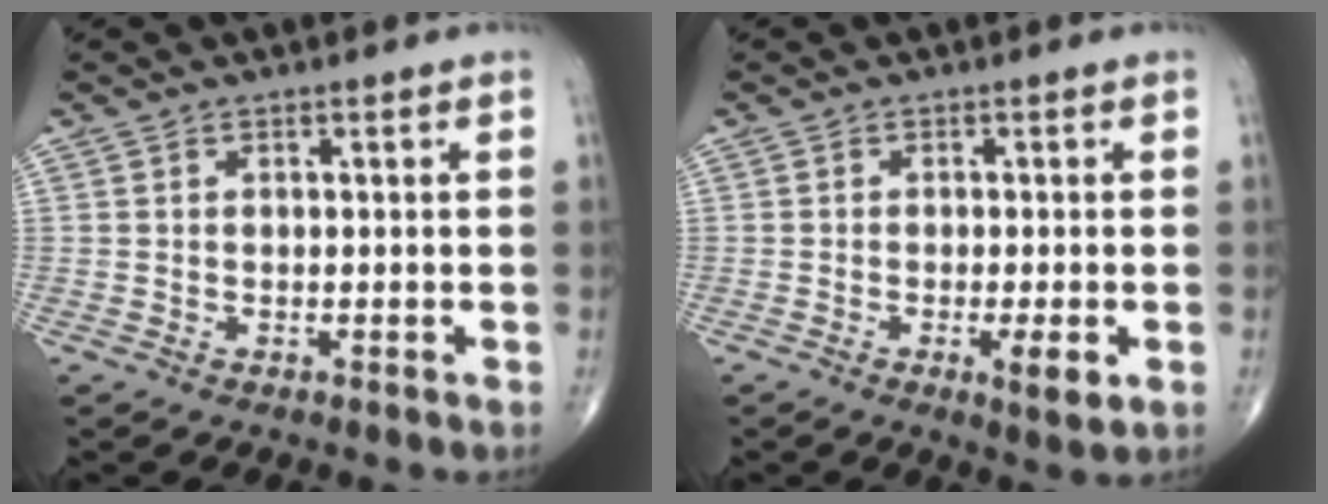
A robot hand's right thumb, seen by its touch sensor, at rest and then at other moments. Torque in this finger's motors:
{"motor_torque": [0.35, 0.43, 0.03, -0.05, 0.13]}